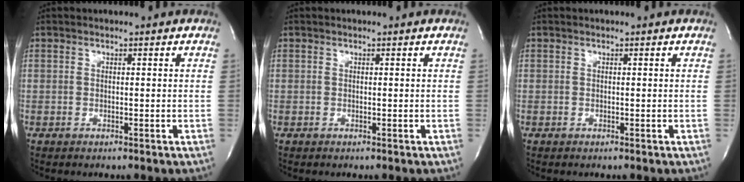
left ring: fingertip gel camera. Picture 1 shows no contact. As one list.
[{"total": 0.0}, {"total": 0.0}]